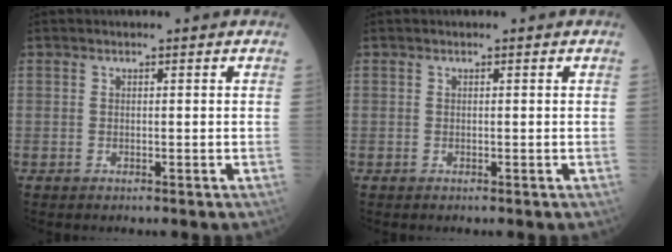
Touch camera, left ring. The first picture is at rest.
{"total": 0.0}